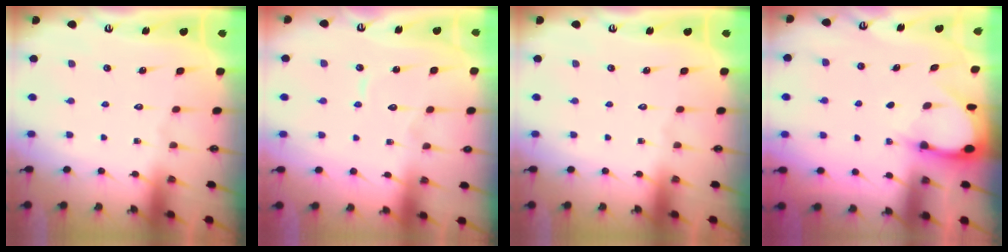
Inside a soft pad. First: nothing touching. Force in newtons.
{"total": 5.2, "press": 5.2, "slide": 0.4}
{"total": 0.0}
{"total": 2.9, "press": 2.9, "slide": 0.3}